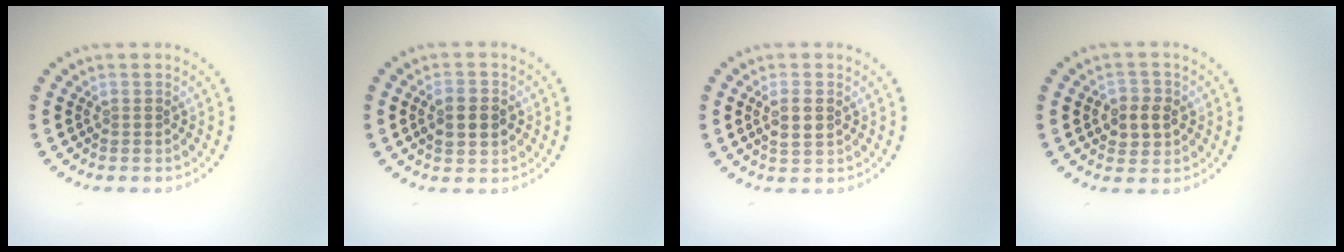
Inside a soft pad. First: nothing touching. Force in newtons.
{"total": 2.9, "press": 2.9, "slide": 0.1}
{"total": 2.1, "press": 2.0, "slide": 0.6}
{"total": 2.6, "press": 2.6, "slide": 0.4}